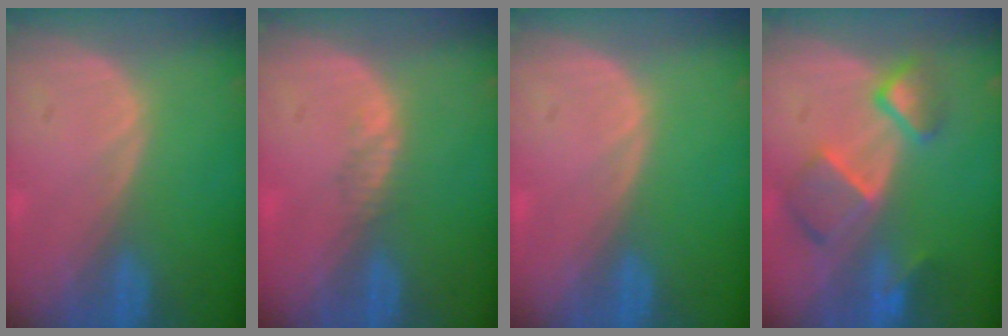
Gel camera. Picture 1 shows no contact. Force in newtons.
{"total": 1.1, "press": 0.9, "slide": 0.7}
{"total": 0.0}
{"total": 7.7, "press": 6.7, "slide": 3.8}